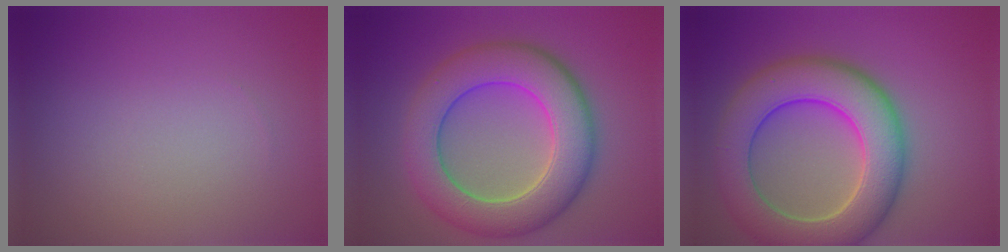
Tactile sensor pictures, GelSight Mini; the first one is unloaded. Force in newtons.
{"total": 9.3, "press": 9.2, "slide": 0.4}
{"total": 10.0, "press": 10.0, "slide": 0.8}